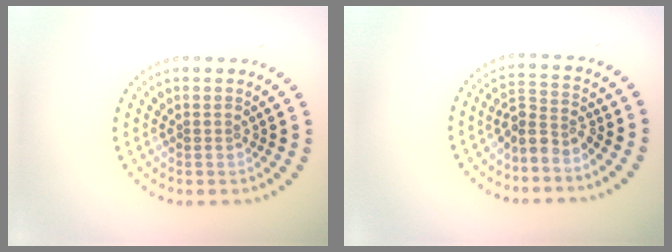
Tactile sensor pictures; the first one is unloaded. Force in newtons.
{"total": 2.6, "press": 2.0, "slide": 1.8}